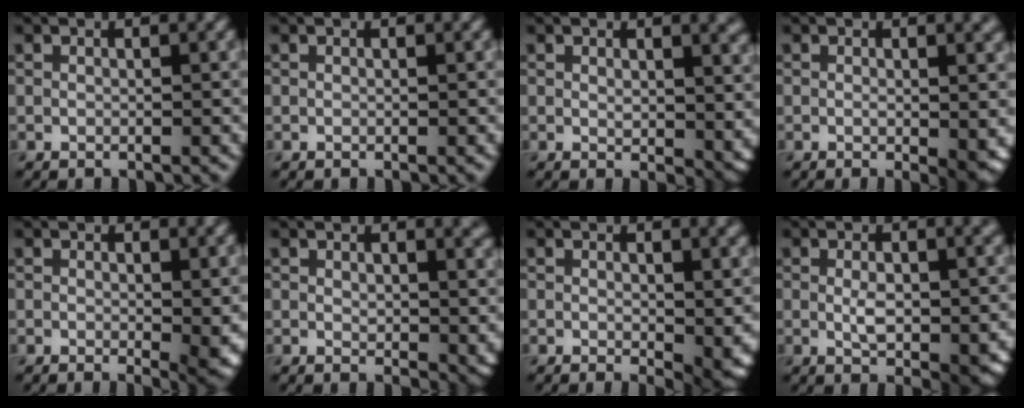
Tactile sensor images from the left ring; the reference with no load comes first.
{"total": 0.0}
{"total": 3.7, "force": [0.9, 2.1, 2.9], "torque": [-0.033, -0.012, 0.021]}
{"total": 4.7, "force": [0.1, 1.4, 4.5], "torque": [-0.045, -0.004, 0.001]}
{"total": 2.8, "force": [0.0, 0.6, 2.7], "torque": [-0.031, -0.011, 0.001]}
{"total": 3.7, "force": [1.3, 2.3, 2.7], "torque": [-0.034, -0.014, 0.028]}
{"total": 5.3, "force": [0.0, 2.2, 4.8], "torque": [-0.060, -0.018, 0.007]}
{"total": 4.8, "force": [-0.2, 1.9, 4.4], "torque": [-0.073, -0.006, 0.000]}